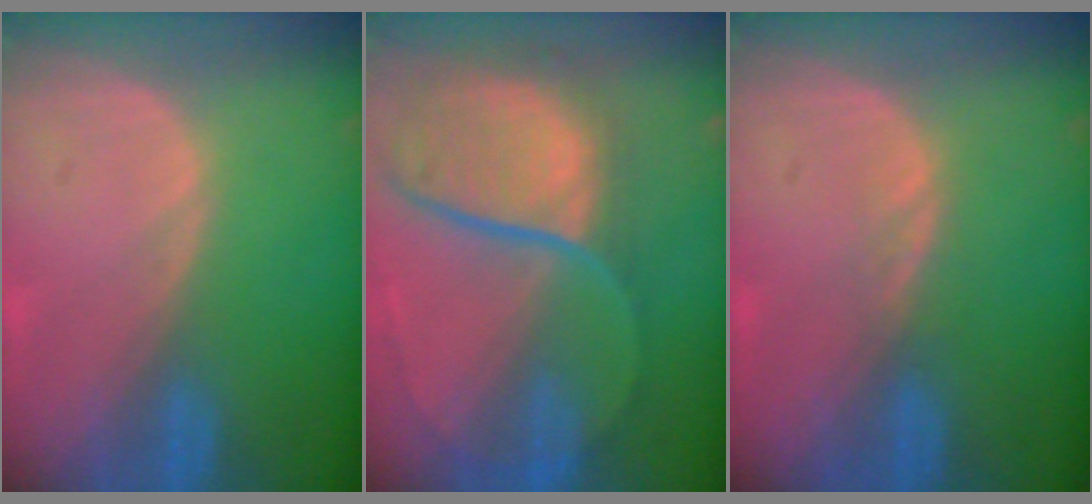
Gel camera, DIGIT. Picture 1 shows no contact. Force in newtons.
{"total": 11.7, "press": 9.7, "slide": 6.5}
{"total": 1.1, "press": 1.0, "slide": 0.2}